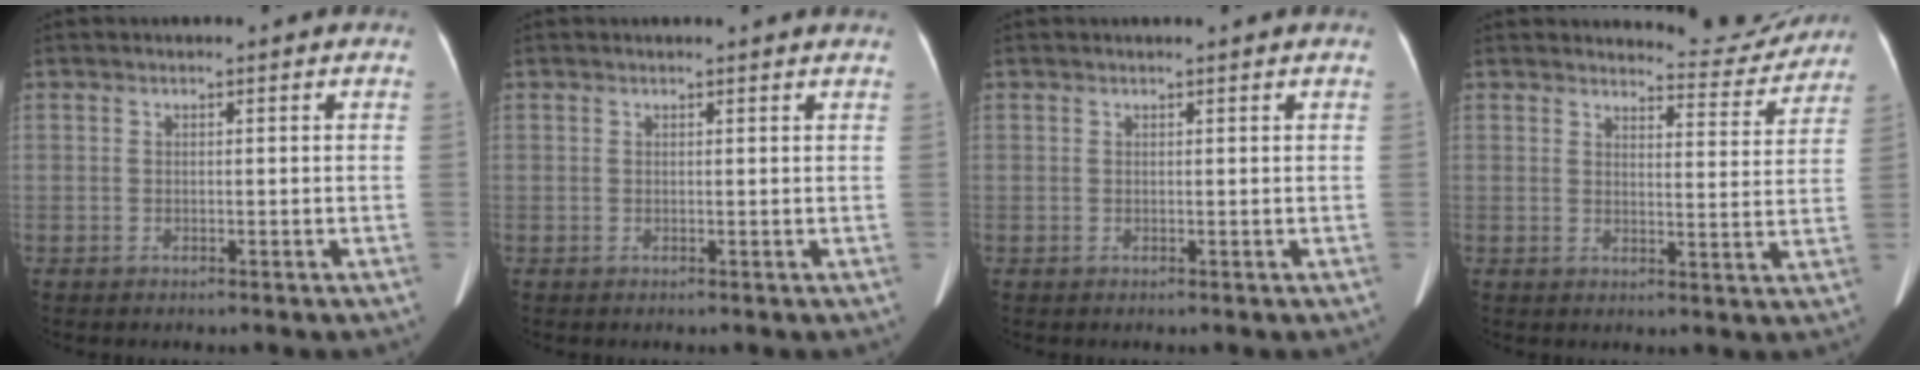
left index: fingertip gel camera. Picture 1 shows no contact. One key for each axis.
{"total": 3.3, "fx": 3.2, "fy": -0.2, "fz": 0.9, "tx": -0.010, "ty": -0.012, "tz": 0.021}
{"total": 1.9, "fx": 1.7, "fy": -0.3, "fz": 0.7, "tx": -0.008, "ty": -0.008, "tz": 0.016}
{"total": 7.4, "fx": 7.4, "fy": 1.0, "fz": -0.1, "tx": 0.011, "ty": -0.041, "tz": 0.079}